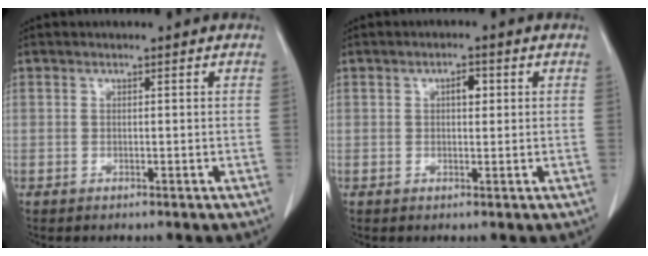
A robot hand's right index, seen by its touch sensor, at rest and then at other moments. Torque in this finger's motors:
{"motor_torque": [0.31, -0.05, 0.21, 0.03]}